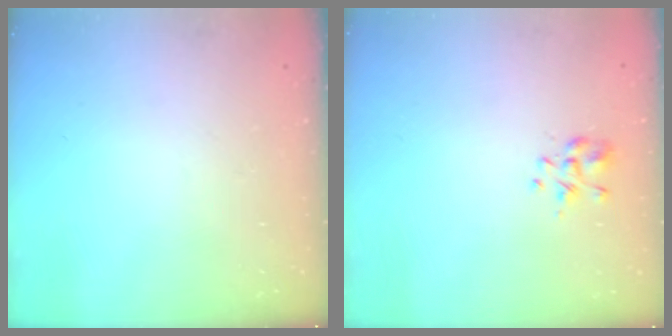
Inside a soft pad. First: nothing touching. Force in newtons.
{"total": 2.5, "press": 2.3, "slide": 0.8}